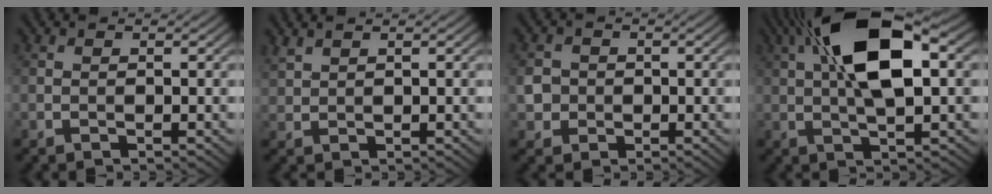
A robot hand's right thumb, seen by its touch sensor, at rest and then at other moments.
{"total": 1.6, "force": [1.5, 0.4, 0.6], "torque": [-0.019, 0.005, 0.039]}
{"total": 3.1, "force": [-0.4, 2.9, 1.0], "torque": [-0.025, -0.005, -0.011]}
{"total": 14.4, "force": [4.2, 5.6, 12.5], "torque": [-0.226, 0.023, 0.061]}